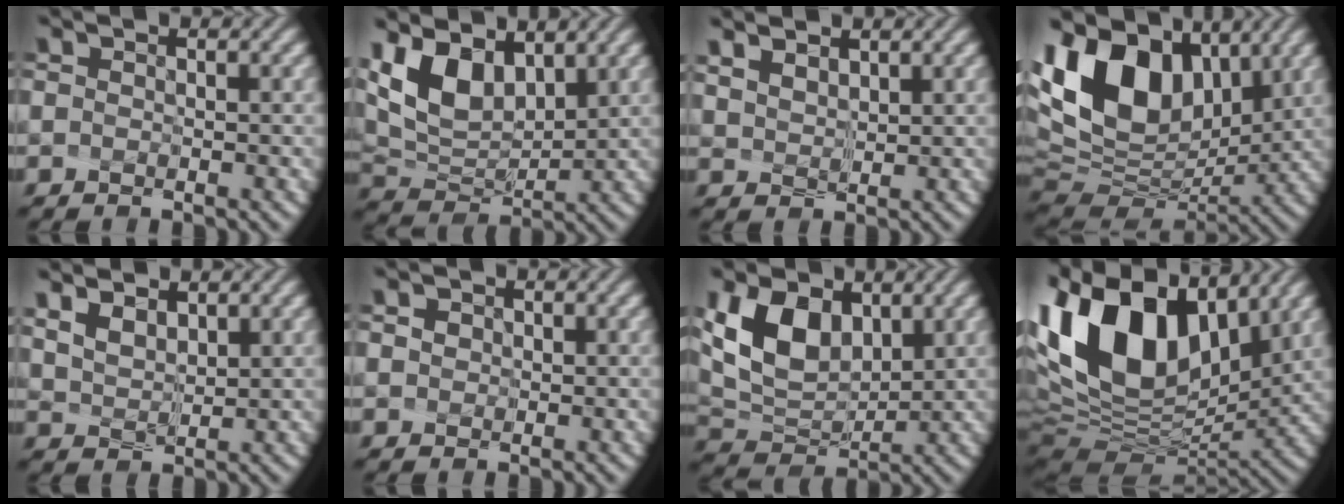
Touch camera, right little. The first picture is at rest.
{"total": 6.7, "force": [3.5, 3.6, 4.5], "torque": [-0.105, 0.001, 0.073]}
{"total": 3.9, "force": [2.9, 1.8, 1.8], "torque": [-0.058, 0.020, 0.060]}
{"total": 14.8, "force": [5.6, 9.2, 10.2], "torque": [-0.205, 0.030, 0.105]}
{"total": 5.0, "force": [3.6, 2.4, 2.5], "torque": [-0.074, 0.023, 0.069]}
{"total": 1.7, "force": [0.7, 1.4, 0.7], "torque": [-0.003, 0.023, -0.001]}
{"total": 6.5, "force": [2.5, 3.9, 4.5], "torque": [-0.097, -0.005, 0.054]}
{"total": 15.4, "force": [6.2, 9.2, 10.8], "torque": [-0.221, 0.035, 0.115]}